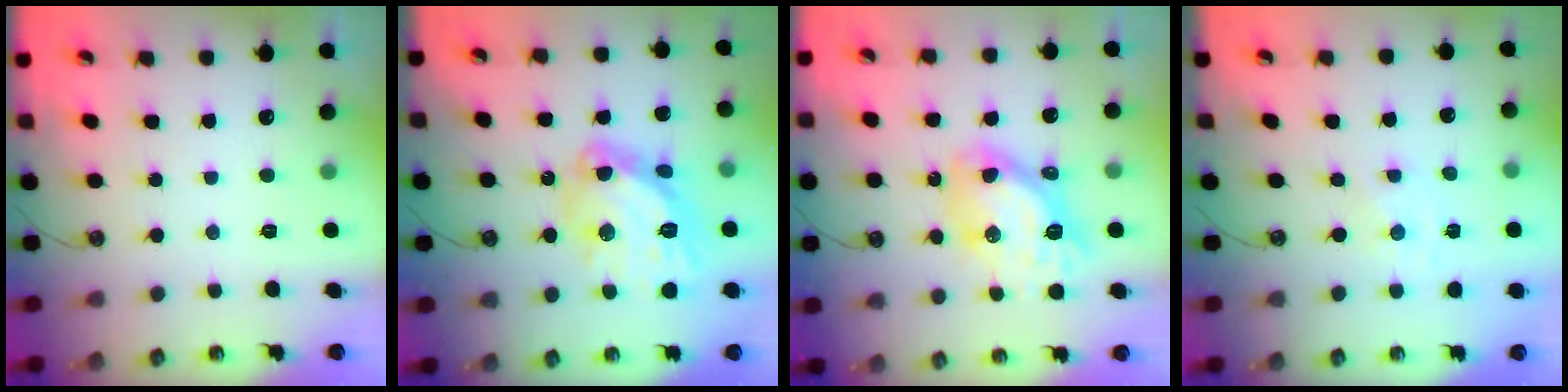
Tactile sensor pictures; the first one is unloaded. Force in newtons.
{"total": 18.3, "press": 18.3, "slide": 1.8}
{"total": 14.3, "press": 14.2, "slide": 1.4}
{"total": 0.0}